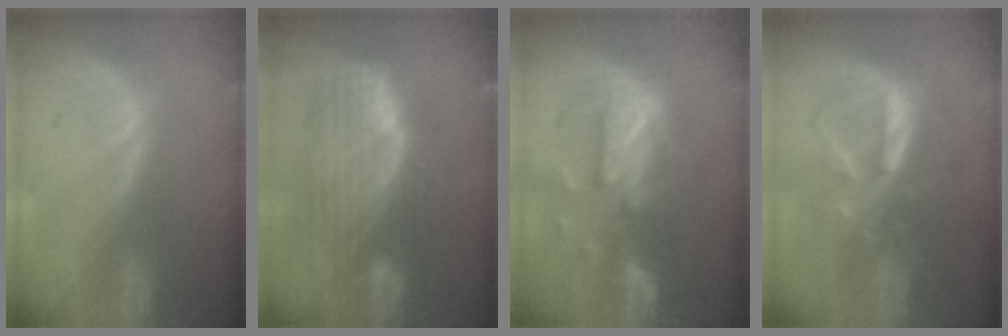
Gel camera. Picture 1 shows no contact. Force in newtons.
{"total": 9.8, "press": 8.6, "slide": 4.8}
{"total": 9.7, "press": 8.8, "slide": 4.0}
{"total": 8.0, "press": 7.3, "slide": 3.3}